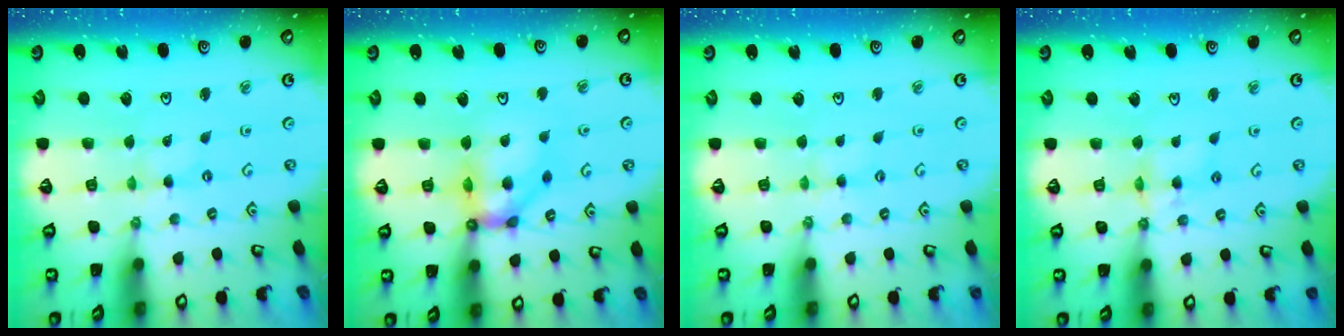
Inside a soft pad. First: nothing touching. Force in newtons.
{"total": 11.4, "press": 11.3, "slide": 1.8}
{"total": 2.1, "press": 2.1, "slide": 0.3}
{"total": 5.7, "press": 5.7, "slide": 0.5}